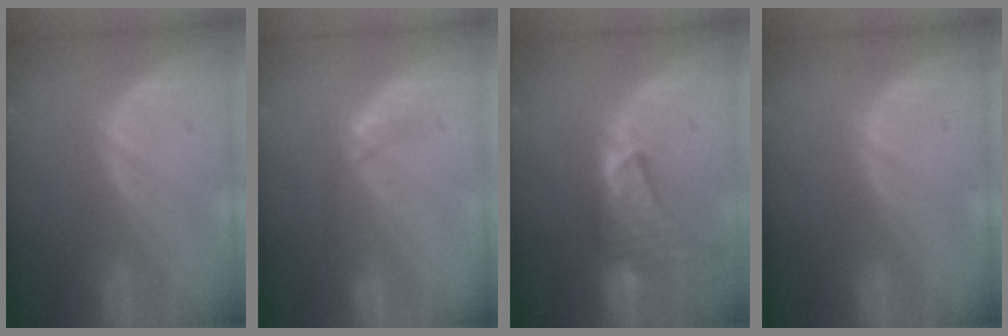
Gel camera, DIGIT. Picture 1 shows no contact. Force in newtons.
{"total": 3.0, "press": 2.7, "slide": 1.3}
{"total": 9.1, "press": 8.2, "slide": 3.9}
{"total": 0.0}